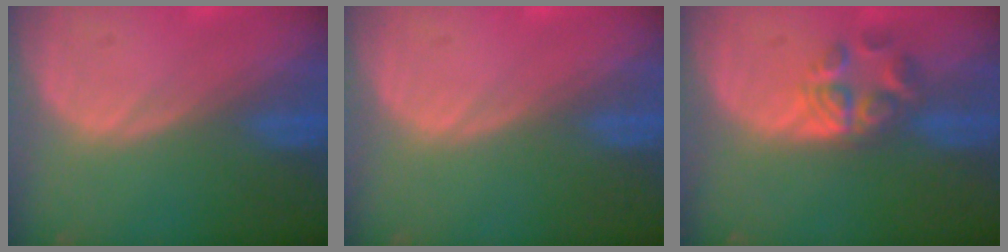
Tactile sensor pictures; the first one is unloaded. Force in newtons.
{"total": 0.0}
{"total": 5.7, "press": 4.7, "slide": 3.2}